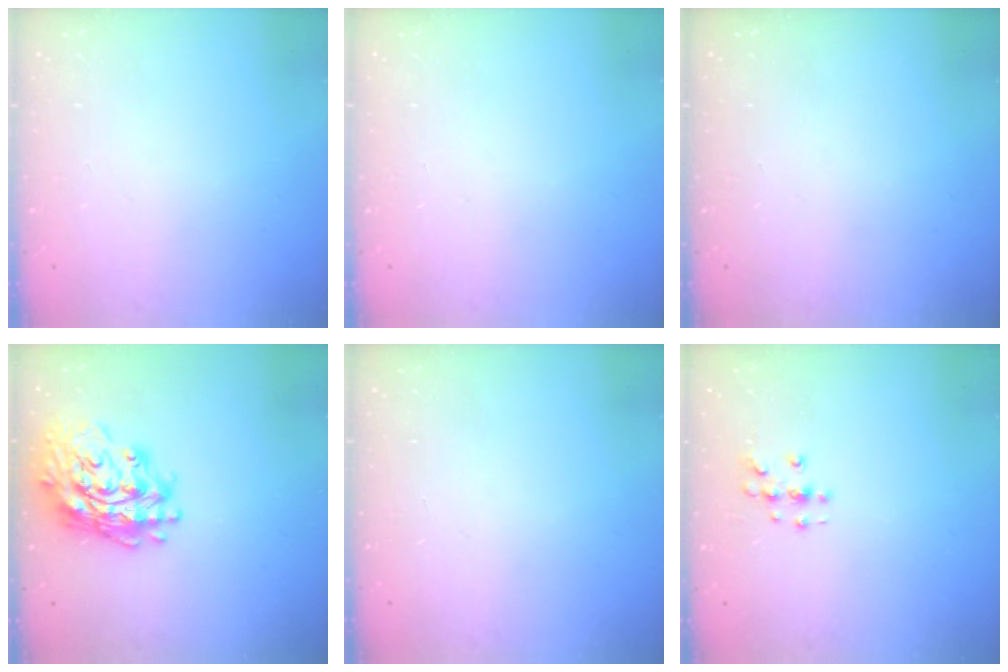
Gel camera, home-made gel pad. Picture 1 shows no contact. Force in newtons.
{"total": 0.0}
{"total": 0.0}
{"total": 19.4, "press": 19.2, "slide": 3.0}
{"total": 0.0}
{"total": 3.6, "press": 3.5, "slide": 0.4}